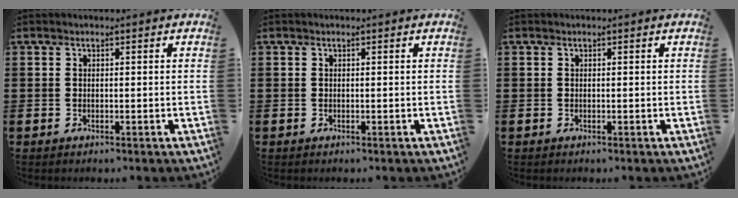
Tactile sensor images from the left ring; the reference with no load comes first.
{"total": 0.0}
{"total": 0.0}